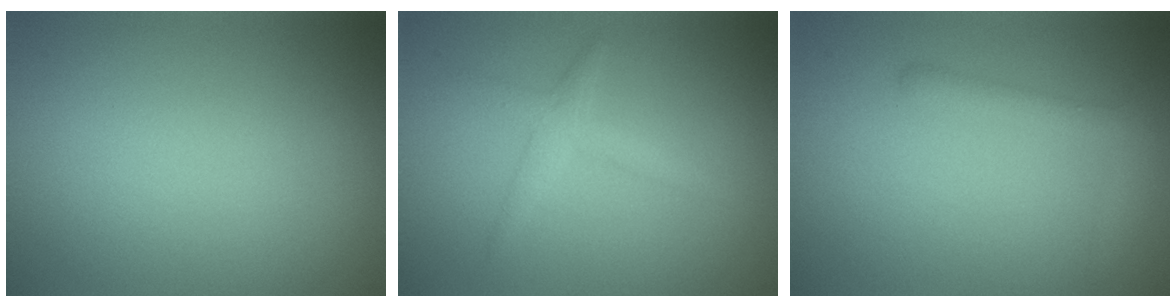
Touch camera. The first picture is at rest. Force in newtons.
{"total": 1.8, "press": 1.8, "slide": 0.0}
{"total": 1.7, "press": 1.7, "slide": 0.1}